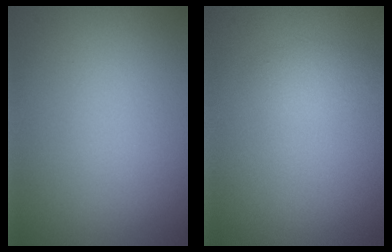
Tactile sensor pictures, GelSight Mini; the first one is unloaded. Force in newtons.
{"total": 1.1, "press": 1.1, "slide": 0.0}